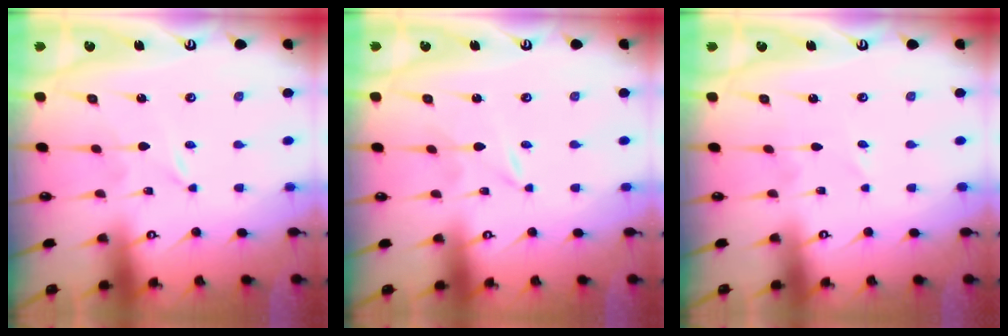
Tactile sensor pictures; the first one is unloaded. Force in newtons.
{"total": 0.0}
{"total": 1.7, "press": 1.6, "slide": 0.3}